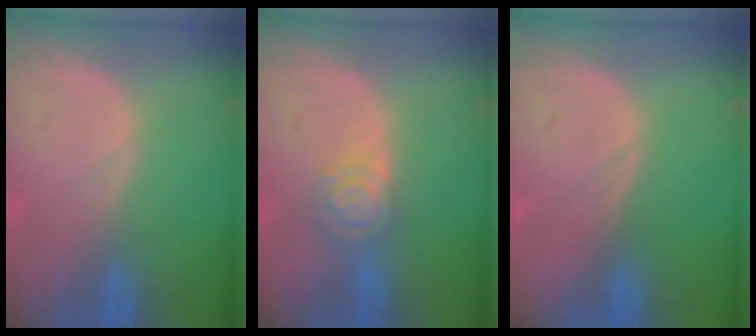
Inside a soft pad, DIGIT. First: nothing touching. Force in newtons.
{"total": 4.9, "press": 4.3, "slide": 2.4}
{"total": 0.0}